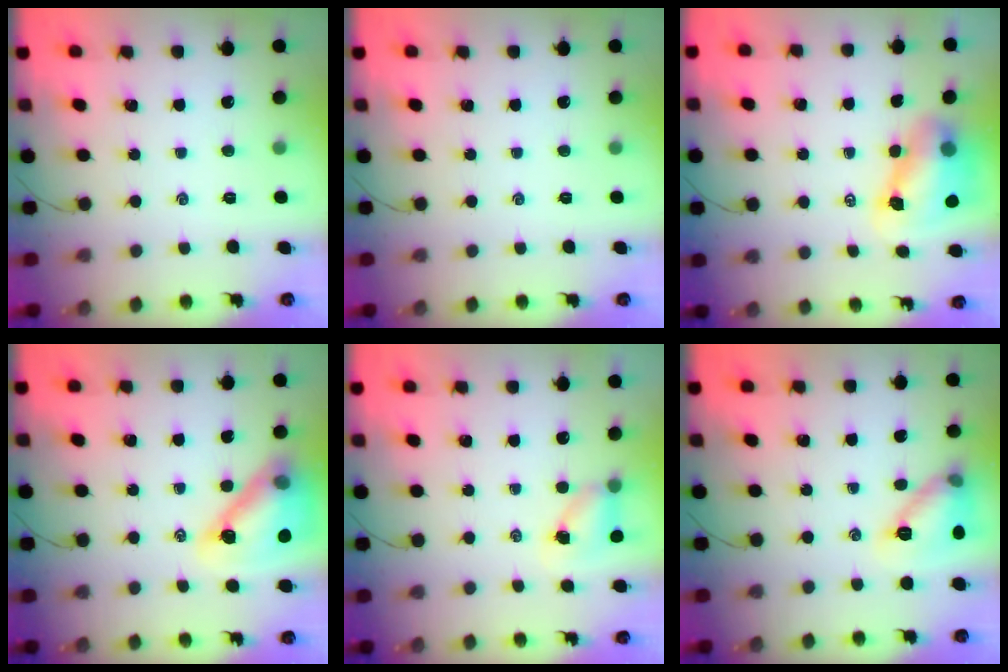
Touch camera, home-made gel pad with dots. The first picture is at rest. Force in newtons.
{"total": 0.0}
{"total": 8.4, "press": 8.3, "slide": 1.7}
{"total": 14.8, "press": 14.3, "slide": 4.1}
{"total": 4.7, "press": 4.7, "slide": 0.4}
{"total": 12.3, "press": 12.3, "slide": 1.0}